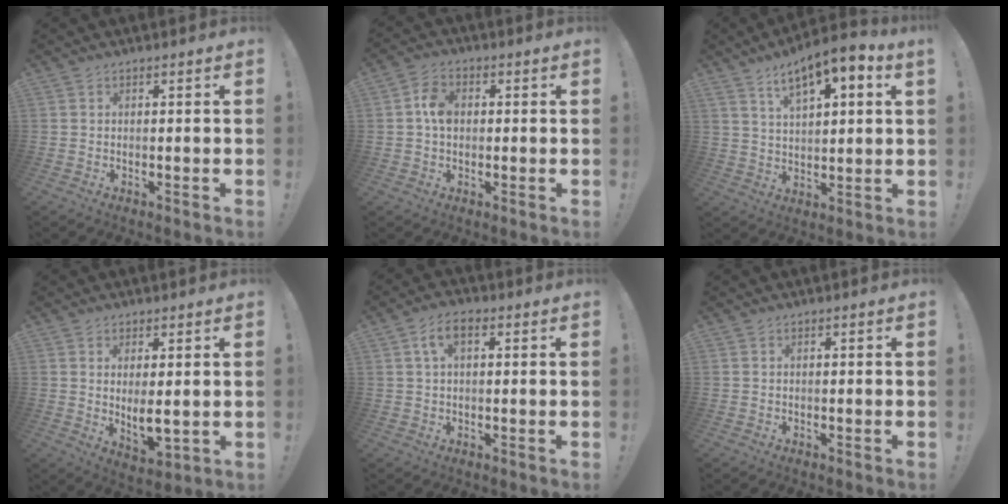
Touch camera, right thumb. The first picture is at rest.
{"total": 6.4, "force": [0.3, 4.6, 4.4], "torque": [-0.072, 0.008, 0.006]}
{"total": 8.9, "force": [5.7, 2.6, 6.3], "torque": [-0.105, -0.027, 0.100]}
{"total": 6.5, "force": [1.7, 2.7, 5.6], "torque": [-0.066, -0.027, 0.037]}
{"total": 6.0, "force": [1.9, 3.1, 4.7], "torque": [-0.088, 0.009, 0.036]}
{"total": 0.0}